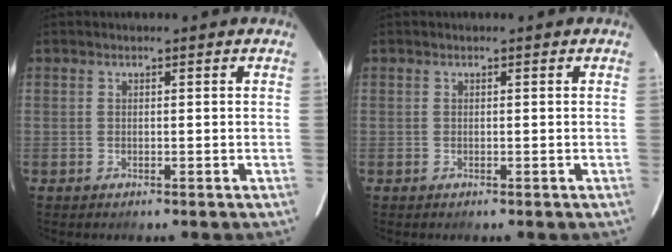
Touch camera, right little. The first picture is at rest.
{"total": 0.0}